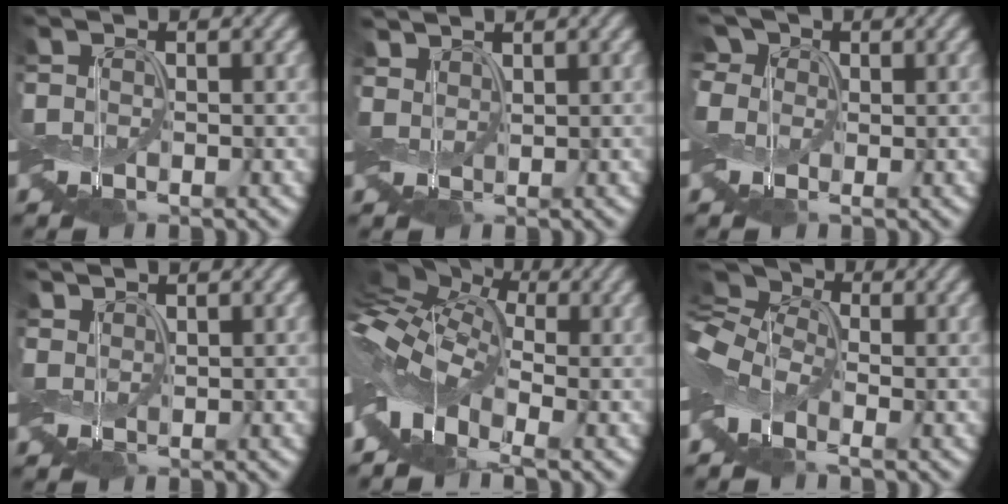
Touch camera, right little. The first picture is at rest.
{"total": 1.4, "force": [1.3, 0.4, 0.3], "torque": [-0.014, 0.004, 0.022]}
{"total": 3.7, "force": [2.3, 2.6, 1.3], "torque": [-0.051, 0.004, 0.037]}
{"total": 1.1, "force": [1.1, 0.1, 0.1], "torque": [-0.007, 0.004, 0.020]}
{"total": 11.3, "force": [-0.4, 6.8, 9.0], "torque": [-0.176, 0.012, -0.015]}
{"total": 5.2, "force": [-0.9, 3.6, 3.7], "torque": [-0.091, 0.013, -0.030]}